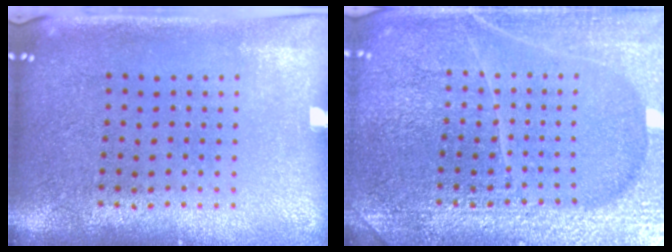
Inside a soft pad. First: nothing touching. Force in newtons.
{"total": 6.6, "press": 6.5, "slide": 0.9}